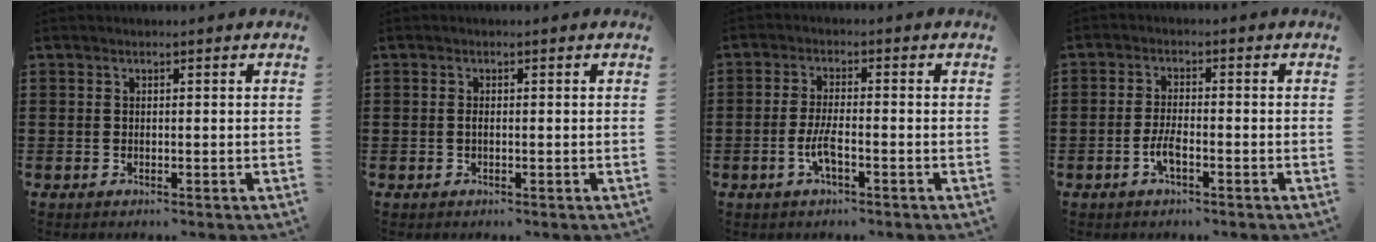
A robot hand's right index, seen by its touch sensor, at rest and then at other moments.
{"total": 0.5, "force": [-0.2, 0.0, 0.5], "torque": [-0.010, -0.004, -0.003]}
{"total": 3.9, "force": [-1.5, 0.8, 3.5], "torque": [-0.081, -0.006, -0.033]}
{"total": 3.1, "force": [-1.4, 0.9, 2.6], "torque": [-0.060, -0.002, -0.031]}